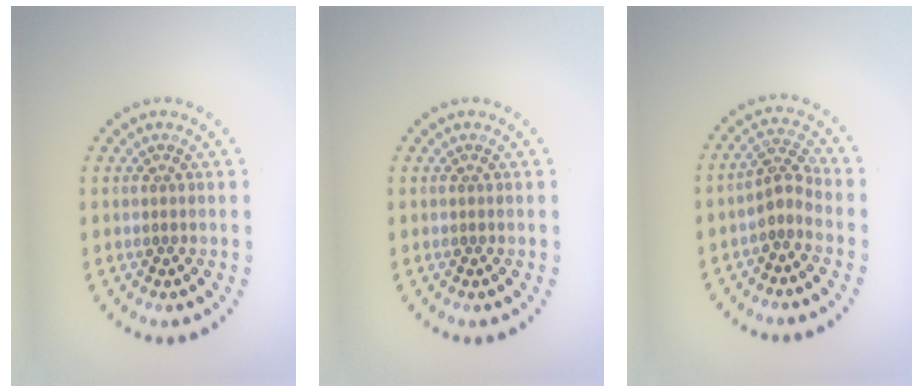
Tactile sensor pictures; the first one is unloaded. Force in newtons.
{"total": 0.0}
{"total": 2.2, "press": 1.7, "slide": 1.4}